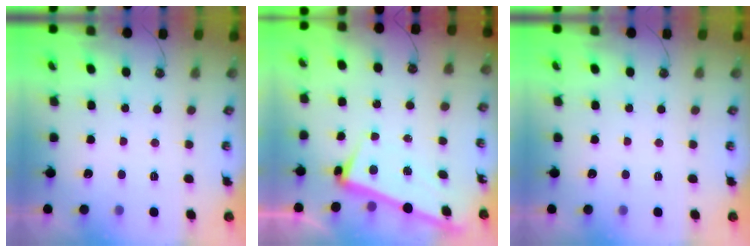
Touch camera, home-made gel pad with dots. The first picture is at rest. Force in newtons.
{"total": 3.3, "press": 3.1, "slide": 1.1}
{"total": 0.0}